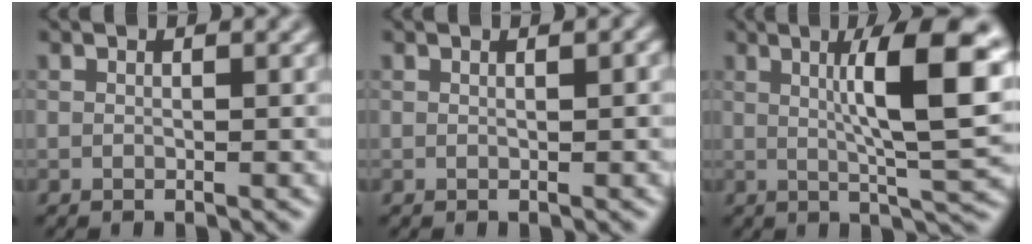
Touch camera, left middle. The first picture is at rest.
{"total": 0.9, "force": [0.3, 0.1, 0.8], "torque": [-0.009, 0.005, 0.004]}
{"total": 10.1, "force": [2.1, 1.8, 9.7], "torque": [-0.127, 0.007, 0.032]}